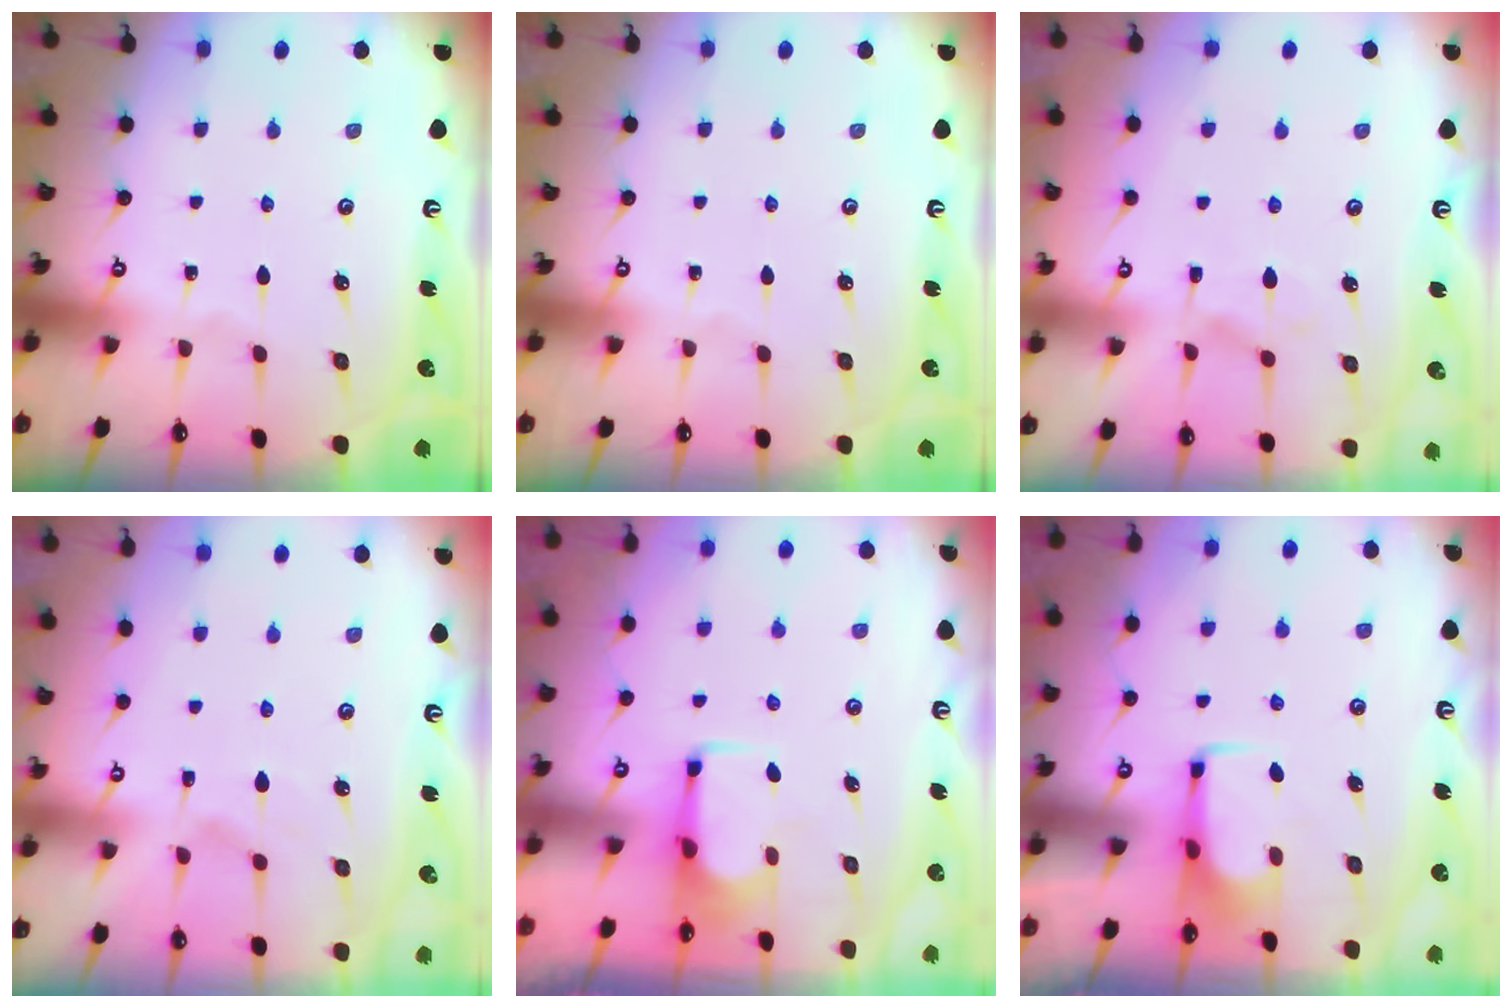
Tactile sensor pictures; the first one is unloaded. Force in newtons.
{"total": 0.0}
{"total": 0.7, "press": 0.3, "slide": 0.7}
{"total": 1.6, "press": 1.0, "slide": 1.2}
{"total": 1.9, "press": 1.8, "slide": 0.7}
{"total": 1.7, "press": 1.7, "slide": 0.4}